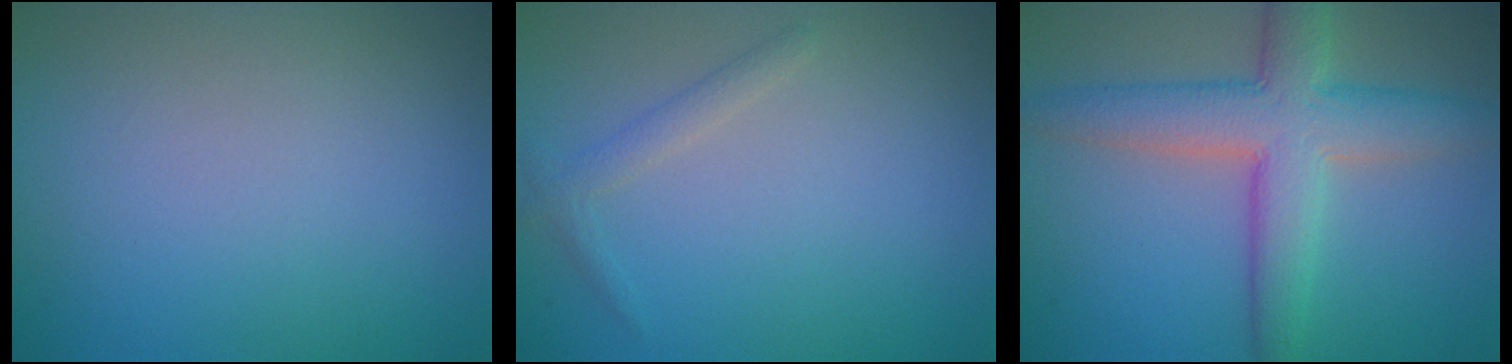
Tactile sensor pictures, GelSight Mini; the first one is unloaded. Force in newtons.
{"total": 1.3, "press": 1.3, "slide": 0.1}
{"total": 7.1, "press": 7.1, "slide": 0.2}